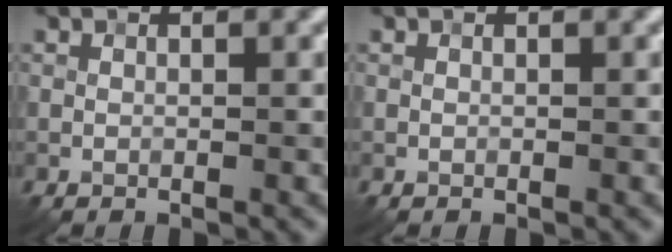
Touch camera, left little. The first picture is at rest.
{"total": 0.0}